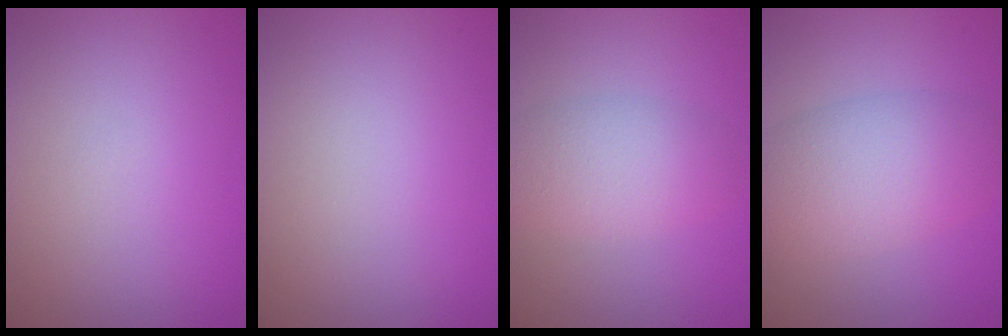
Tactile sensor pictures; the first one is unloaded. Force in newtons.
{"total": 0.0}
{"total": 4.2, "press": 4.2, "slide": 0.2}
{"total": 6.1, "press": 6.1, "slide": 0.3}